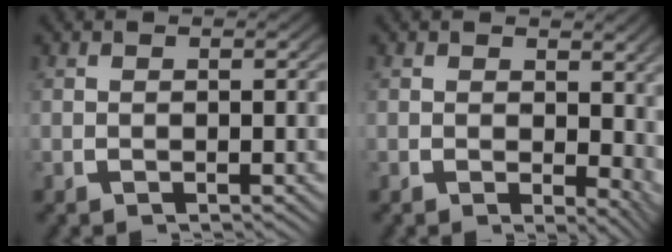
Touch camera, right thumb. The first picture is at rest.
{"total": 3.1, "force": [0.9, 1.9, 2.3], "torque": [-0.012, -0.012, 0.018]}